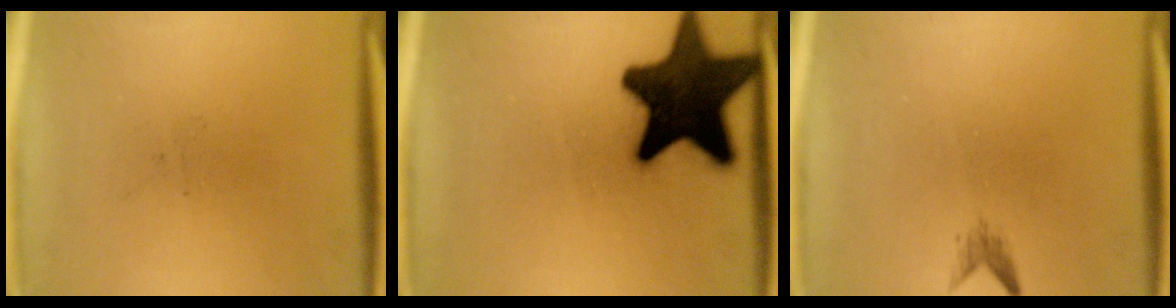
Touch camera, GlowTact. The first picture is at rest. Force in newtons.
{"total": 17.9}
{"total": 1.1}